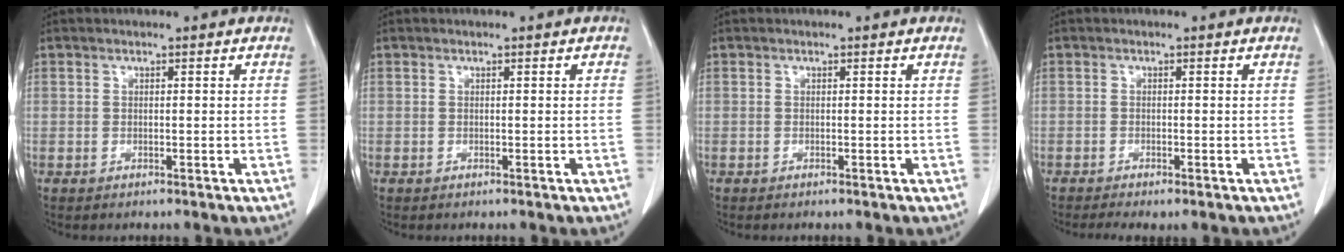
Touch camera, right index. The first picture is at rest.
{"total": 0.0}
{"total": 0.0}
{"total": 3.5, "force": [-2.7, 0.7, 2.1], "torque": [-0.025, -0.008, -0.035]}